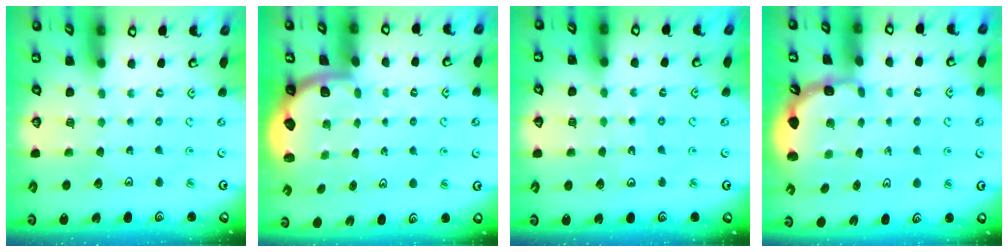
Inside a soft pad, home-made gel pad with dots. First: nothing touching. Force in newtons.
{"total": 1.9, "press": 1.8, "slide": 0.5}
{"total": 6.0, "press": 5.4, "slide": 2.7}
{"total": 2.3, "press": 2.1, "slide": 0.9}